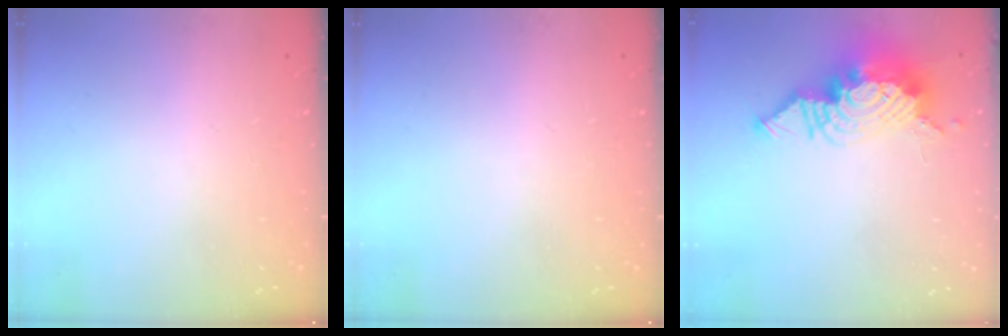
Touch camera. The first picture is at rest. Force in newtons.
{"total": 0.0}
{"total": 21.4, "press": 18.4, "slide": 10.8}